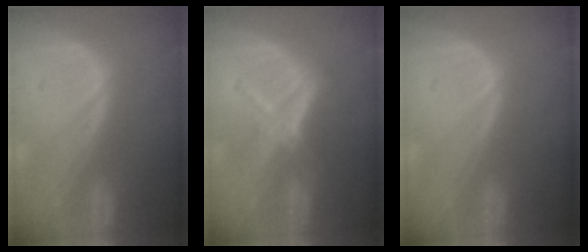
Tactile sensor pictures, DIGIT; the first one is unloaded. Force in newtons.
{"total": 5.4, "press": 5.2, "slide": 1.3}
{"total": 0.0}